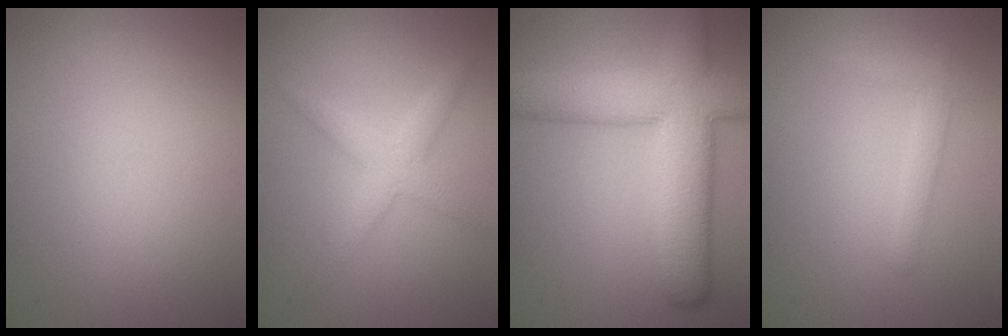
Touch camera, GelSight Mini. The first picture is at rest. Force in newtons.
{"total": 2.8, "press": 2.8, "slide": 0.0}
{"total": 9.8, "press": 9.8, "slide": 0.8}
{"total": 1.7, "press": 1.7, "slide": 0.1}